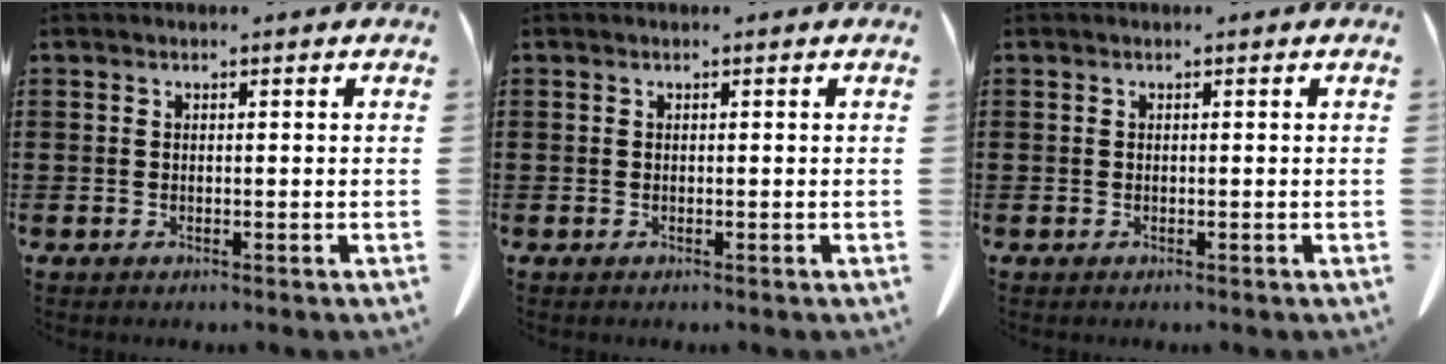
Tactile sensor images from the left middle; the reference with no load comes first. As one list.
[{"total": 0.0}, {"total": 0.0}]